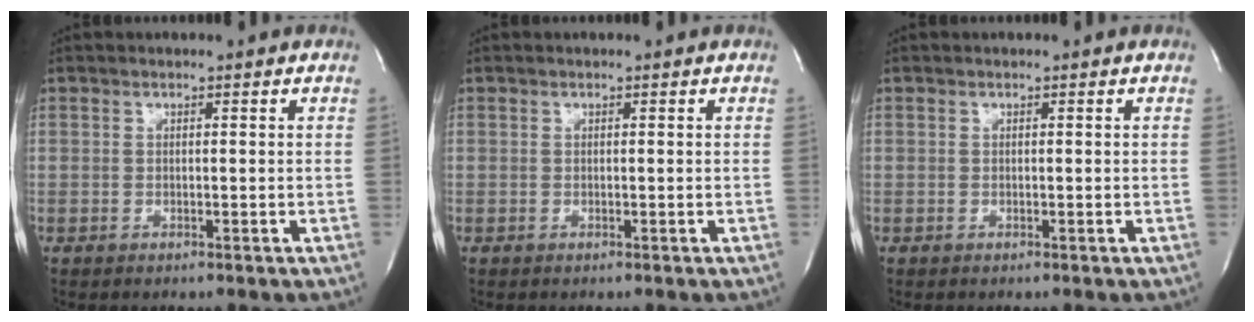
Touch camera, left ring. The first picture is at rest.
{"total": 0.0}
{"total": 0.0}